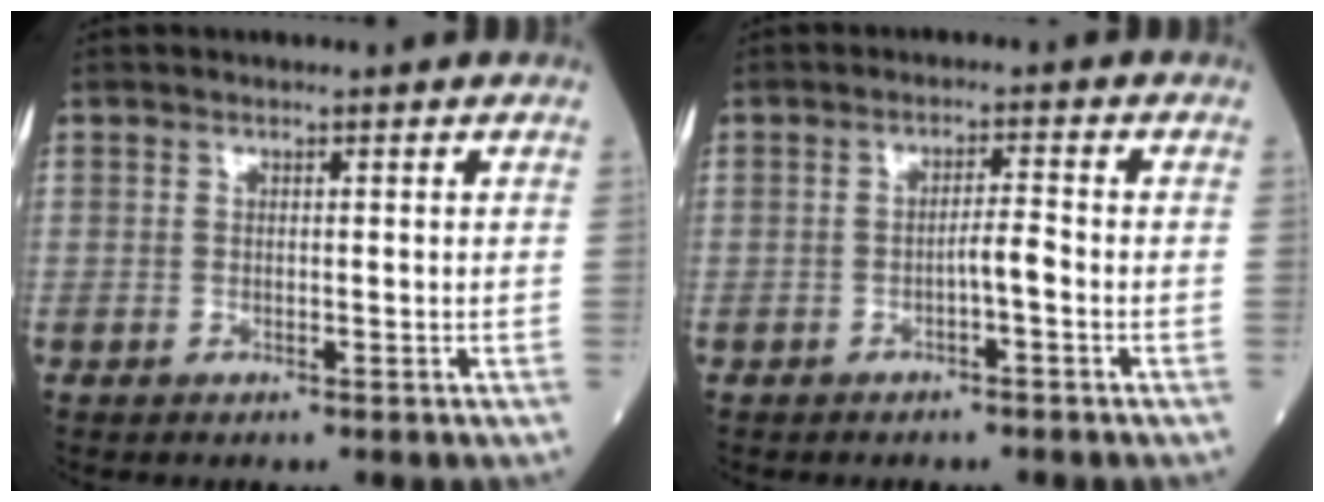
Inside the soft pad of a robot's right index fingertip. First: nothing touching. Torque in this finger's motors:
{"motor_torque": [0.42, -0.25, 0.17, 0.05]}